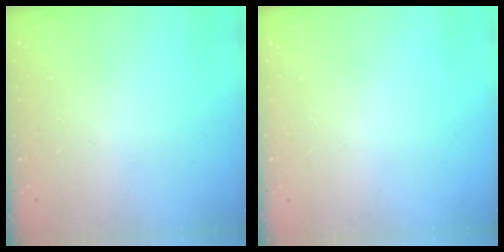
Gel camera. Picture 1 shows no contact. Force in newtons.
{"total": 0.0}